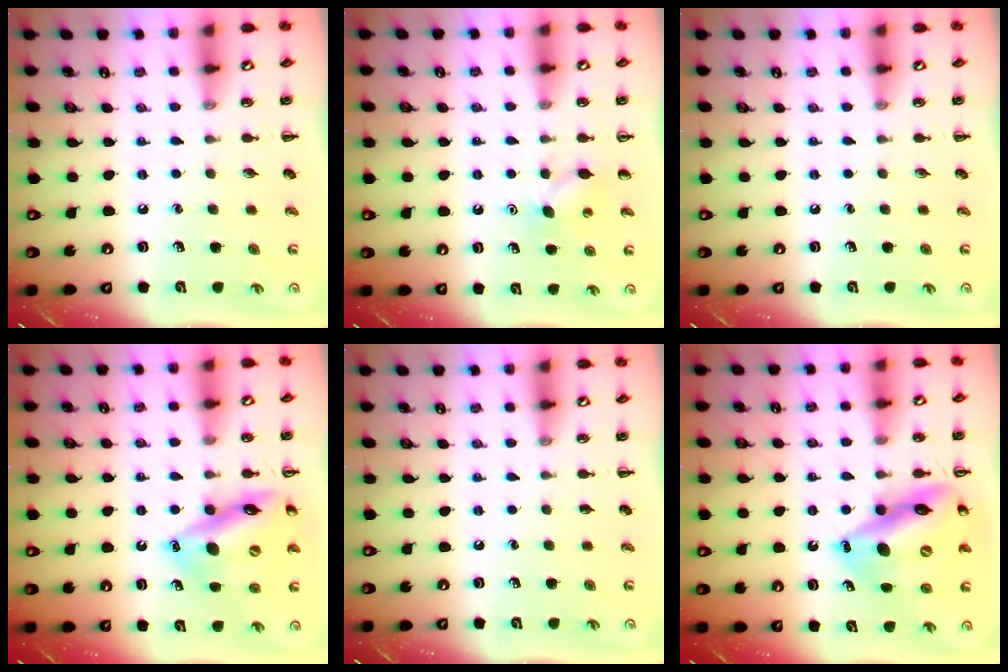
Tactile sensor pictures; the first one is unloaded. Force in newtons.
{"total": 5.1, "press": 5.0, "slide": 1.3}
{"total": 0.0}
{"total": 16.0, "press": 15.4, "slide": 4.0}
{"total": 0.0}
{"total": 15.5, "press": 14.7, "slide": 4.8}